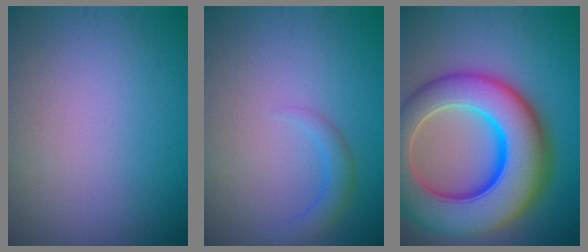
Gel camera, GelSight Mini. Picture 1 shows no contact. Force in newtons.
{"total": 1.7, "press": 1.7, "slide": 0.2}
{"total": 13.9, "press": 13.8, "slide": 0.5}